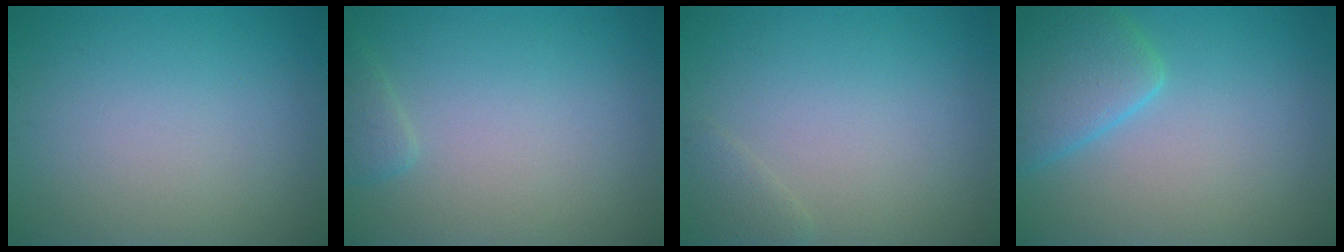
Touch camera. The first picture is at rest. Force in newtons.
{"total": 1.3, "press": 1.3, "slide": 0.1}
{"total": 1.1, "press": 1.1, "slide": 0.0}
{"total": 4.6, "press": 4.6, "slide": 0.4}